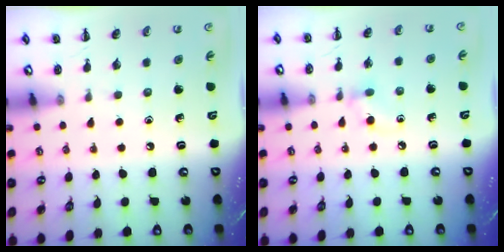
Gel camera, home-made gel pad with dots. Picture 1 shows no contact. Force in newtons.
{"total": 5.0, "press": 4.7, "slide": 1.7}